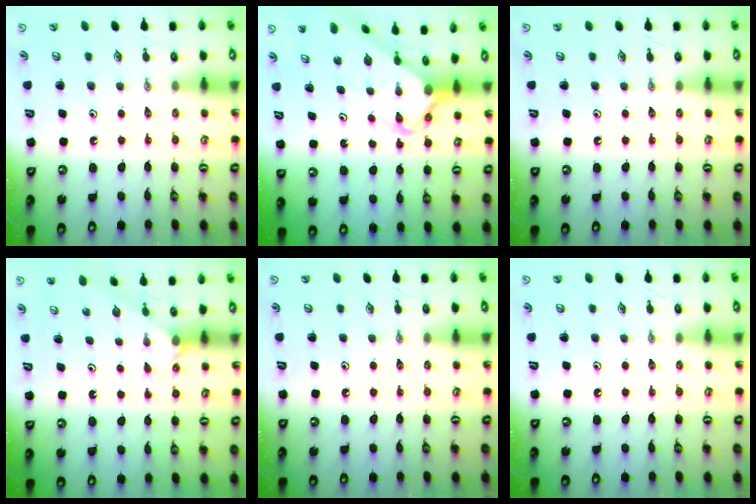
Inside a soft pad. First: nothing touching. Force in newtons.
{"total": 4.1, "press": 4.1, "slide": 0.4}
{"total": 0.0}
{"total": 1.8, "press": 1.8, "slide": 0.2}
{"total": 0.0}
{"total": 0.0}